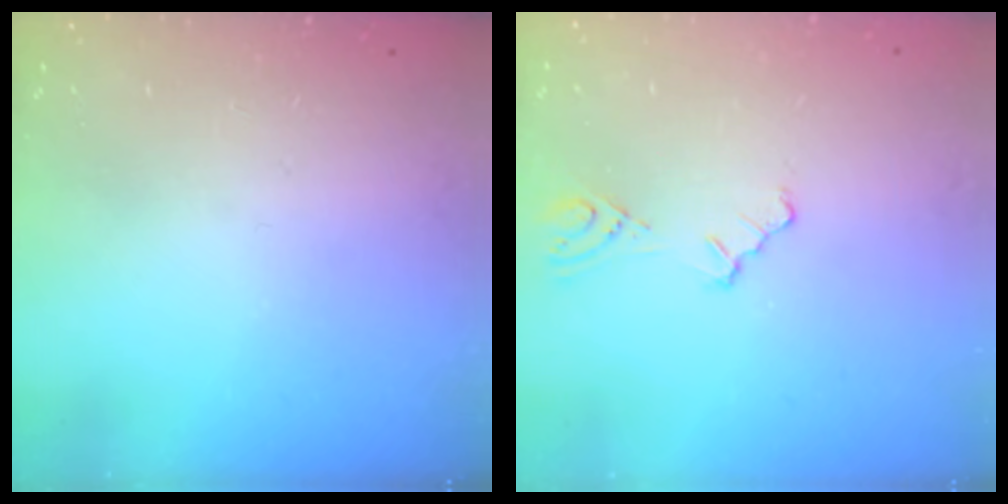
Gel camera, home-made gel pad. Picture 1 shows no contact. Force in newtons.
{"total": 3.2, "press": 3.2, "slide": 0.7}